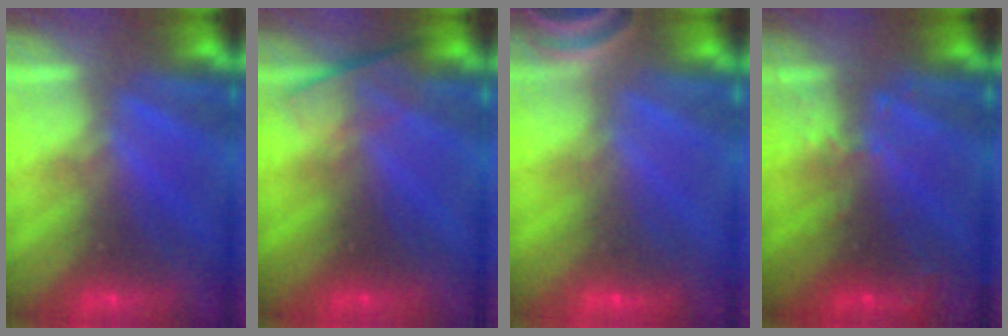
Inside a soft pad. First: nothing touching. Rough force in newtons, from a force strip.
{"total": 2.4}
{"total": 7.4}
{"total": 2.9}